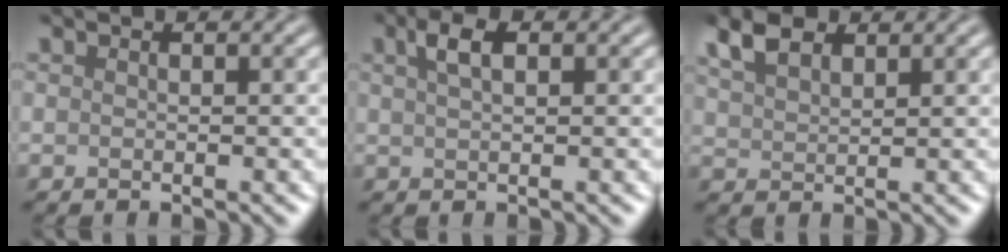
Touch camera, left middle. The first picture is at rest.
{"total": 2.4, "force": [1.1, 1.0, 1.9], "torque": [-0.040, 0.005, 0.019]}
{"total": 4.3, "force": [2.9, 2.1, 2.4], "torque": [-0.060, 0.013, 0.057]}